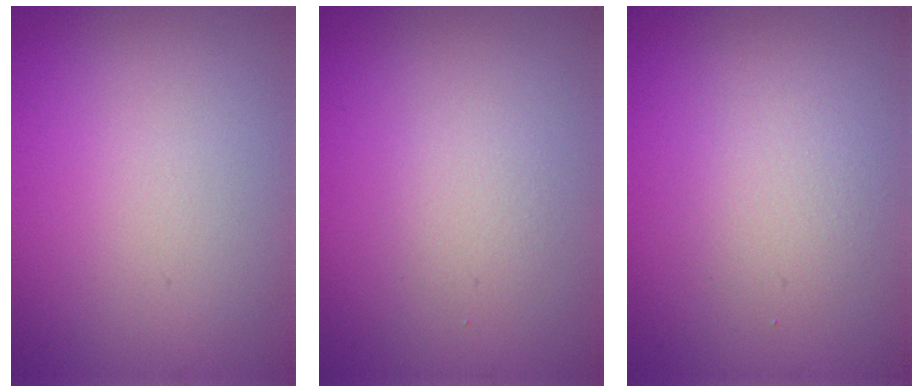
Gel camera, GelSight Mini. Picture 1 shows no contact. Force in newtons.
{"total": 1.3, "press": 1.3, "slide": 0.1}
{"total": 1.9, "press": 1.9, "slide": 0.0}